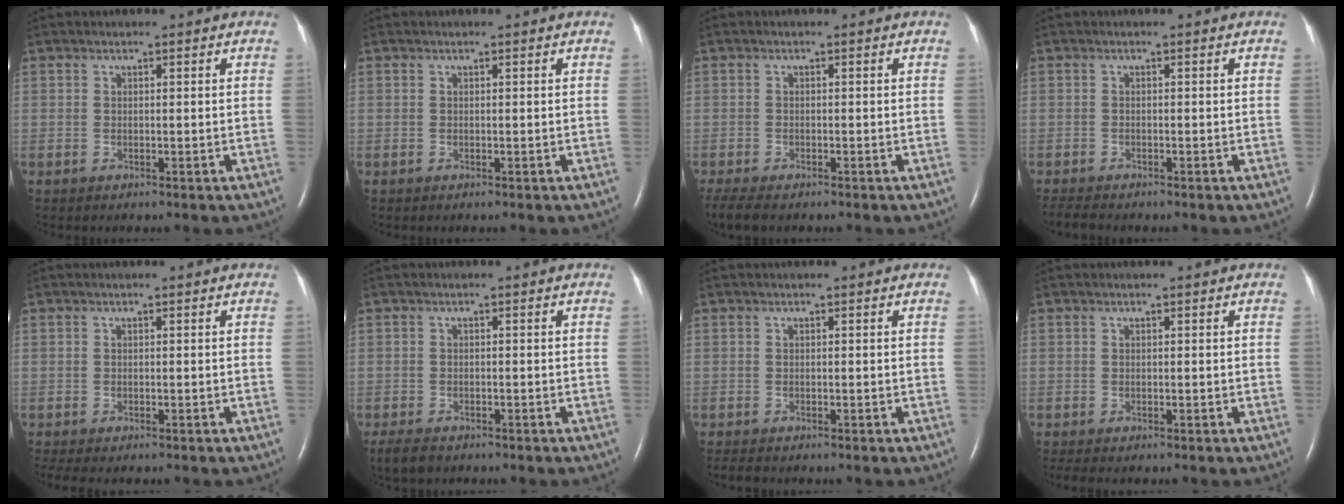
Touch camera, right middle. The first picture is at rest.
{"total": 0.0}
{"total": 5.3, "force": [-4.1, 1.7, 2.9], "torque": [-0.058, -0.017, -0.066]}
{"total": 2.5, "force": [-2.3, 0.2, 0.9], "torque": [-0.022, -0.011, -0.038]}
{"total": 3.7, "force": [-3.0, 1.1, 1.9], "torque": [-0.032, -0.010, -0.042]}
{"total": 3.5, "force": [-2.8, 1.4, 1.6], "torque": [-0.033, -0.008, -0.043]}
{"total": 1.2, "force": [-1.1, 0.2, 0.5], "torque": [-0.016, -0.005, -0.016]}
{"total": 1.7, "force": [-1.4, 0.4, 0.9], "torque": [-0.017, -0.007, -0.019]}